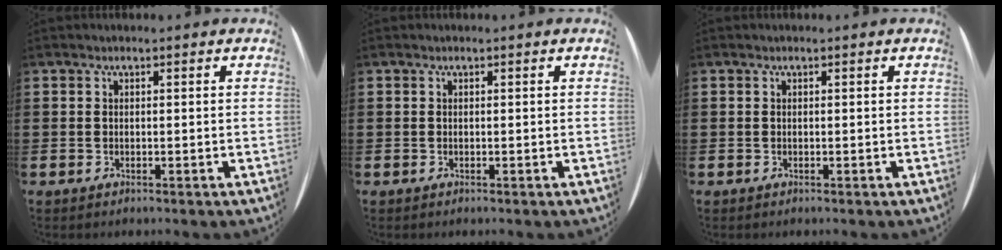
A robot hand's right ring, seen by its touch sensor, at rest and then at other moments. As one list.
[{"total": 0.0}, {"total": 0.0}]